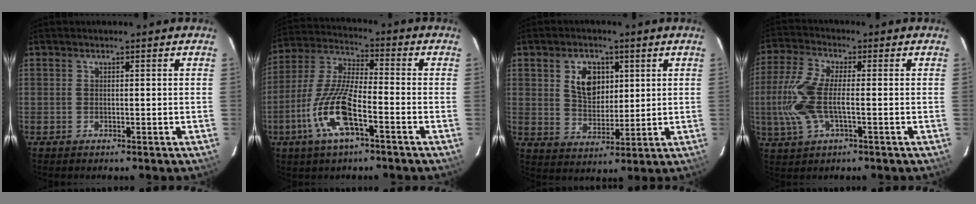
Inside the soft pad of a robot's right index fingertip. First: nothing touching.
{"total": 13.6, "force": [-5.9, 3.4, 11.8], "torque": [-0.254, -0.007, -0.120]}
{"total": 8.0, "force": [2.8, 5.4, 5.1], "torque": [-0.088, 0.009, 0.057]}
{"total": 10.7, "force": [-1.5, 3.9, 9.9], "torque": [-0.223, 0.001, -0.032]}